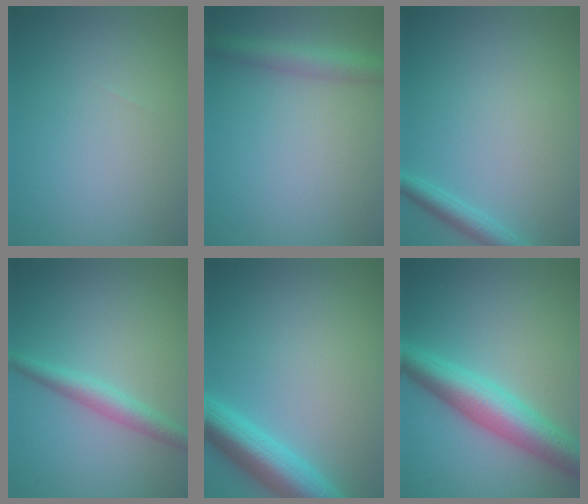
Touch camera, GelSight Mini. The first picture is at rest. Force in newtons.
{"total": 3.0, "press": 3.0, "slide": 0.1}
{"total": 2.1, "press": 2.0, "slide": 0.2}
{"total": 2.5, "press": 2.5, "slide": 0.1}
{"total": 6.2, "press": 6.2, "slide": 0.3}
{"total": 6.1, "press": 6.1, "slide": 0.1}